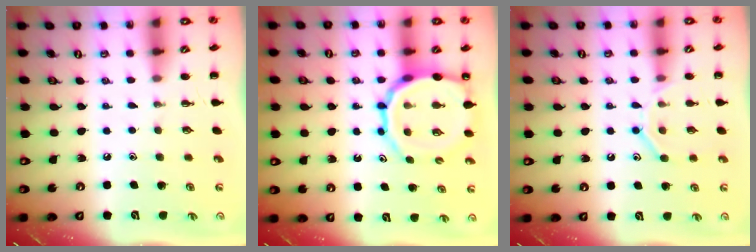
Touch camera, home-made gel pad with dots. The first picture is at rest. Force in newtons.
{"total": 13.7, "press": 13.5, "slide": 2.6}
{"total": 10.4, "press": 10.3, "slide": 1.6}